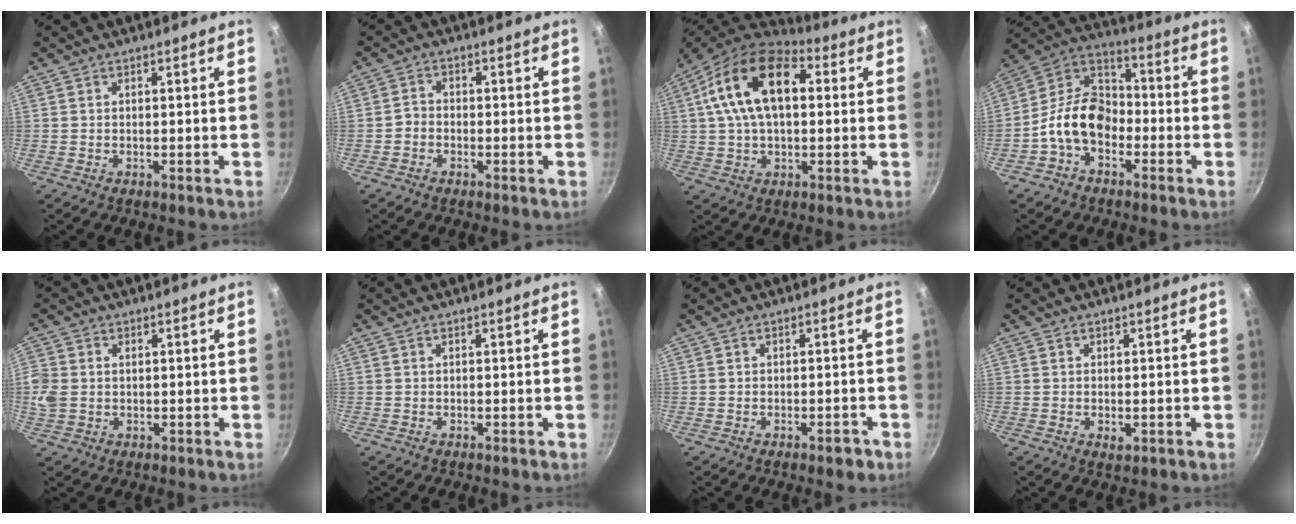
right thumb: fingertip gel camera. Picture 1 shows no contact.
{"total": 2.4, "force": [-1.1, 1.9, 0.9], "torque": [-0.010, 0.019, -0.027]}
{"total": 18.1, "force": [3.5, 10.7, 14.2], "torque": [-0.227, 0.022, 0.041]}
{"total": 12.8, "force": [-4.1, 8.9, 8.2], "torque": [-0.111, 0.049, -0.099]}
{"total": 6.1, "force": [0.5, 4.9, 3.6], "torque": [-0.076, 0.004, 0.008]}
{"total": 0.0}
{"total": 2.5, "force": [-1.4, 1.3, 1.6], "torque": [-0.011, 0.018, -0.012]}
{"total": 1.8, "force": [-0.3, 1.0, 1.5], "torque": [-0.024, -0.004, -0.004]}